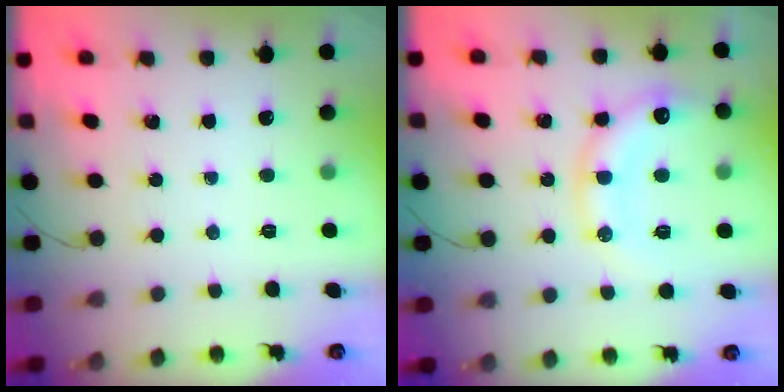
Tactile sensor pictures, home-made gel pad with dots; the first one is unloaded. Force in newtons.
{"total": 14.6, "press": 14.4, "slide": 2.2}